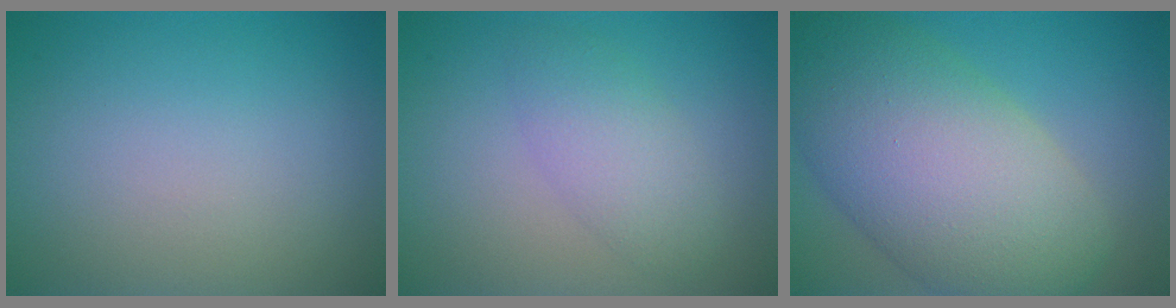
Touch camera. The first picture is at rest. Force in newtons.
{"total": 2.9, "press": 2.9, "slide": 0.1}
{"total": 12.3, "press": 12.3, "slide": 0.7}